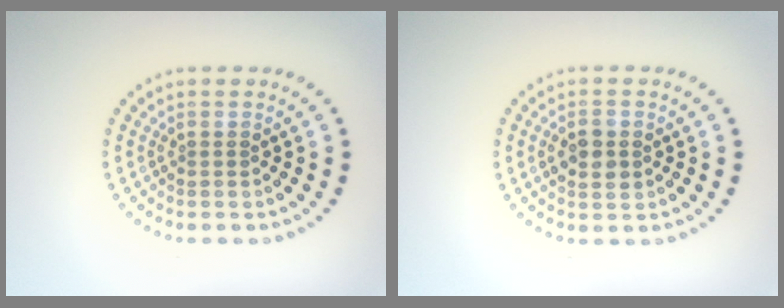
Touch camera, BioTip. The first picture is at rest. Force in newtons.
{"total": 2.3, "press": 2.3, "slide": 0.1}